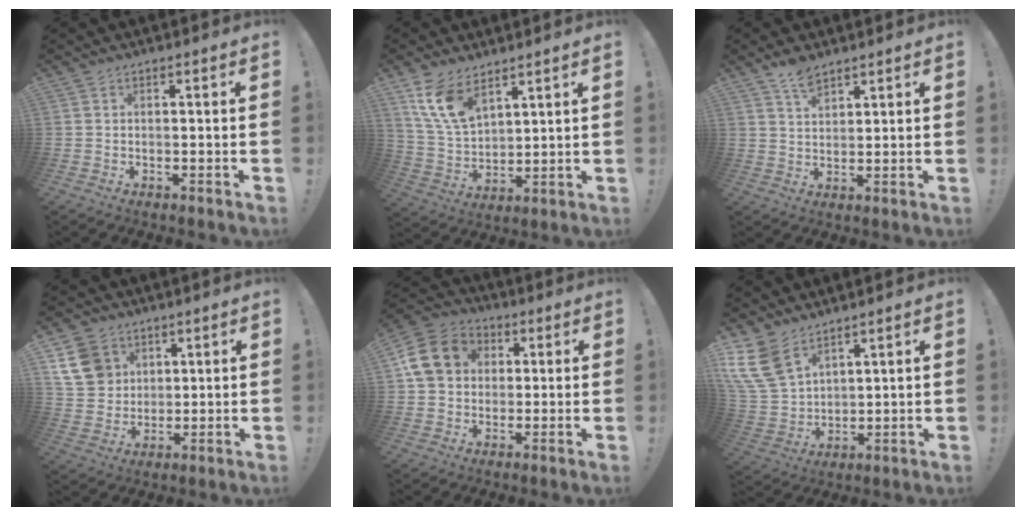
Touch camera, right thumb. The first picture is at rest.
{"total": 12.8, "force": [8.1, 6.9, 7.1], "torque": [-0.143, -0.037, 0.158]}
{"total": 5.6, "force": [4.6, 2.1, 2.5], "torque": [-0.039, -0.025, 0.083]}
{"total": 12.1, "force": [5.5, 9.9, 4.3], "torque": [-0.062, -0.019, 0.115]}
{"total": 14.3, "force": [3.6, 12.0, 6.9], "torque": [-0.106, 0.012, 0.078]}
{"total": 13.7, "force": [8.9, 7.8, 6.7], "torque": [-0.153, -0.049, 0.176]}